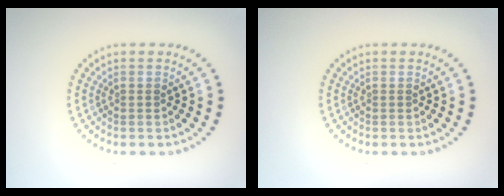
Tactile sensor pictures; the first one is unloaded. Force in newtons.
{"total": 0.0}